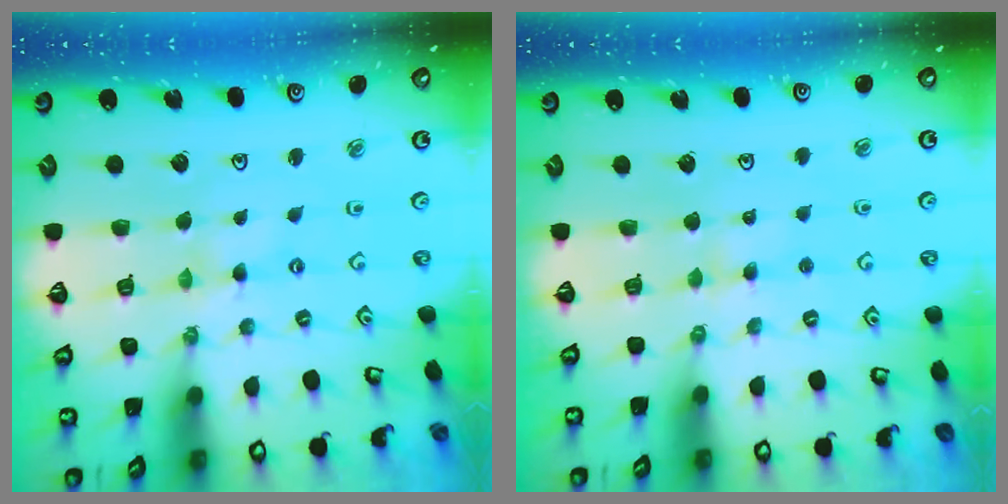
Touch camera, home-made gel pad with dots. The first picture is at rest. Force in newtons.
{"total": 2.9, "press": 2.9, "slide": 0.4}